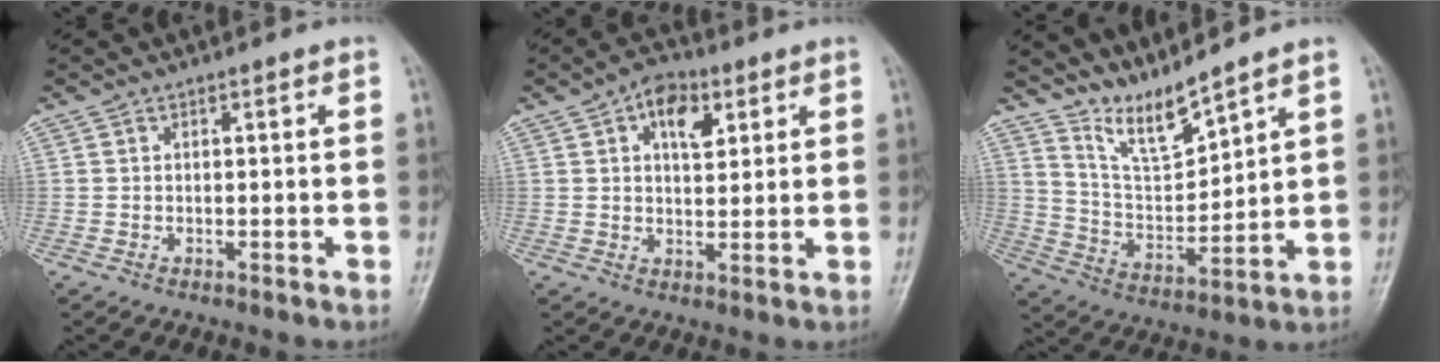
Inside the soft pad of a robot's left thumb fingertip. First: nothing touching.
{"total": 7.2, "force": [3.0, 4.2, 5.0], "torque": [-0.055, -0.005, 0.042]}
{"total": 8.2, "force": [7.6, 0.5, 3.1], "torque": [-0.058, -0.066, 0.161]}